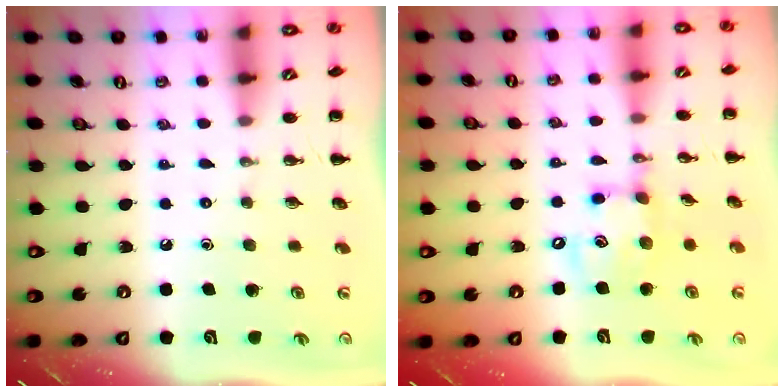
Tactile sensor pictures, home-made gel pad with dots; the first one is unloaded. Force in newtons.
{"total": 11.6, "press": 11.4, "slide": 2.0}